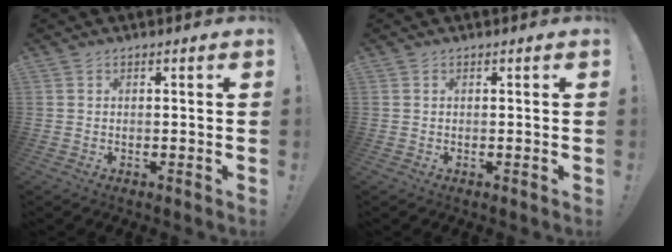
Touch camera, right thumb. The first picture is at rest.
{"total": 0.0}